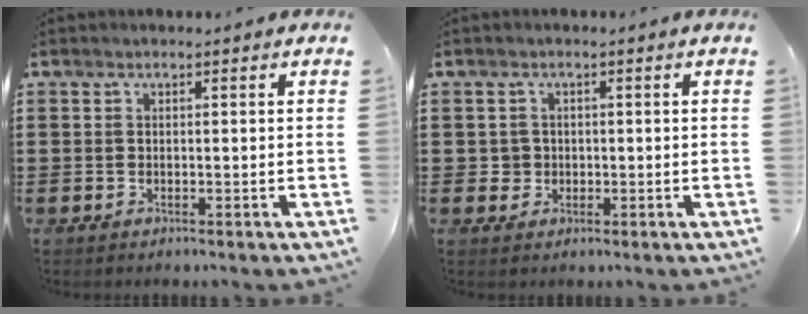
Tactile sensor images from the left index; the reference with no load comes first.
{"total": 2.0, "force": [0.0, 1.9, 0.5], "torque": [-0.017, 0.007, -0.004]}